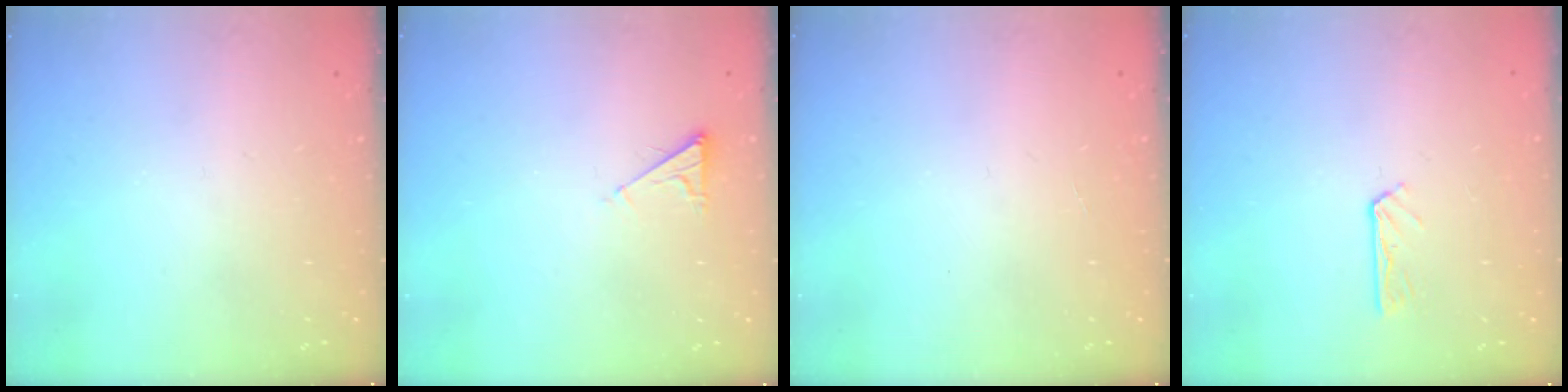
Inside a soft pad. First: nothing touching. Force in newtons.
{"total": 3.0, "press": 3.0, "slide": 0.4}
{"total": 0.0}
{"total": 2.6, "press": 2.6, "slide": 0.2}